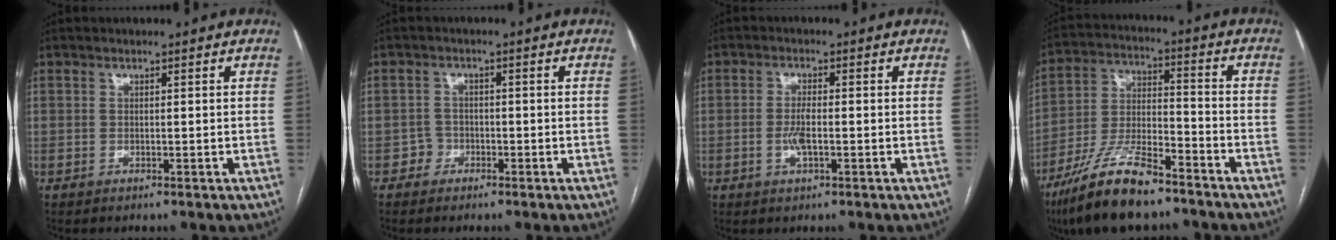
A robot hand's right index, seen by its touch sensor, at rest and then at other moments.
{"total": 1.9, "force": [-1.0, 1.6, -0.1], "torque": [0.011, 0.010, -0.023]}
{"total": 3.3, "force": [-0.7, 0.9, 3.1], "torque": [-0.068, -0.002, -0.013]}
{"total": 14.5, "force": [-10.7, 3.1, 9.3], "torque": [-0.188, -0.012, -0.194]}